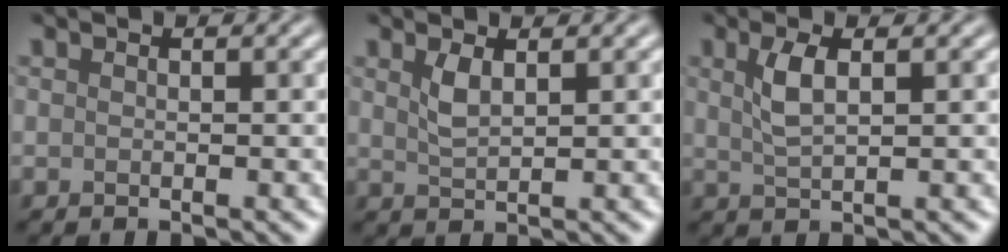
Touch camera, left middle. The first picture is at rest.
{"total": 1.9, "force": [1.0, 0.7, 1.4], "torque": [-0.034, -0.002, 0.024]}
{"total": 2.8, "force": [1.0, 1.0, 2.4], "torque": [-0.053, 0.002, 0.021]}